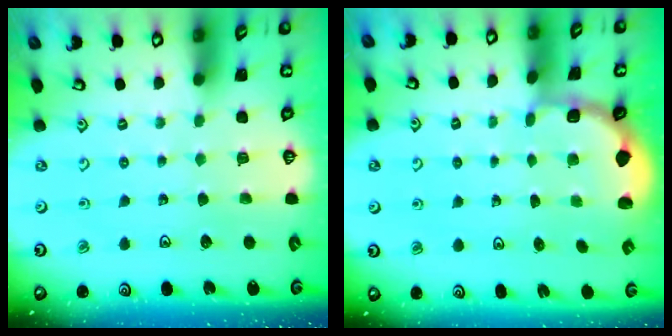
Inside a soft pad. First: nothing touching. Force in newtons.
{"total": 1.9, "press": 1.7, "slide": 0.7}